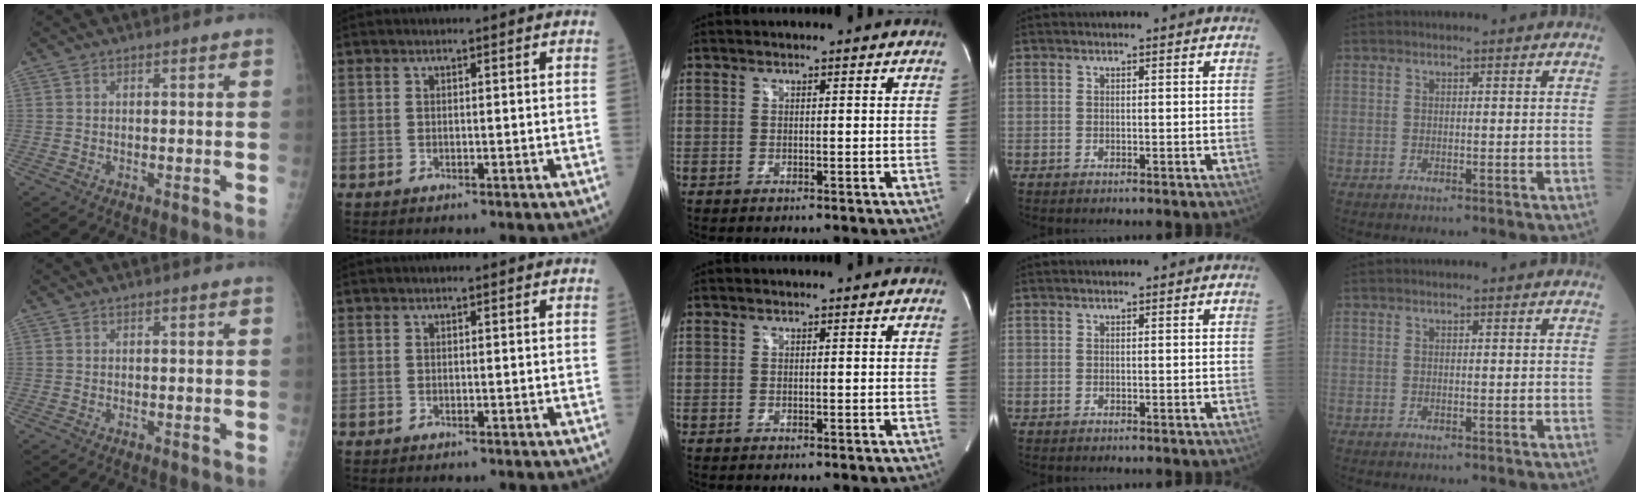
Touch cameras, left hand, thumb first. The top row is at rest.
{}